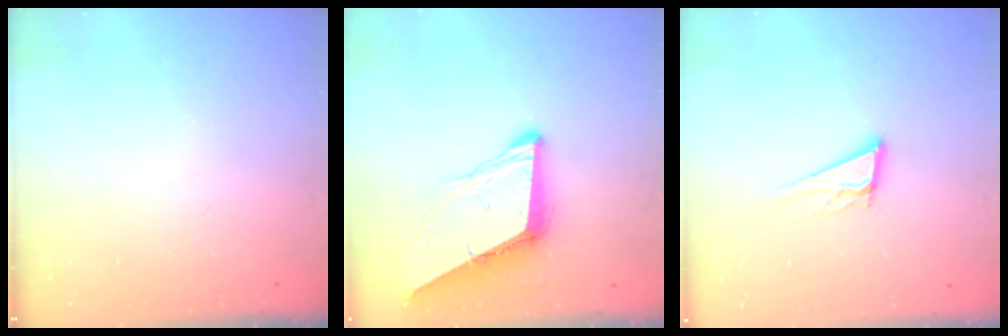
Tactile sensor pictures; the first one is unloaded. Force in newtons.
{"total": 9.1, "press": 9.1, "slide": 0.4}
{"total": 10.8, "press": 10.5, "slide": 2.6}